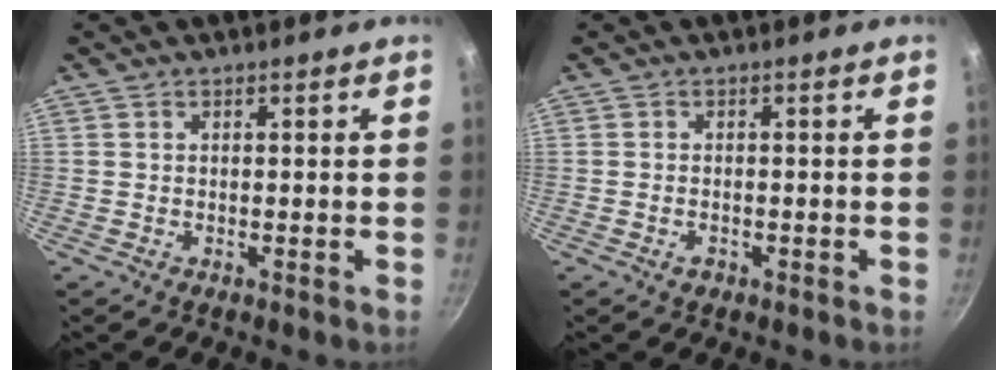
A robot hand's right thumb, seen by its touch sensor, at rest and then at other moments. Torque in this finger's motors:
{"motor_torque": [-0.31, -0.02, -0.26, 0.03, 0.03]}